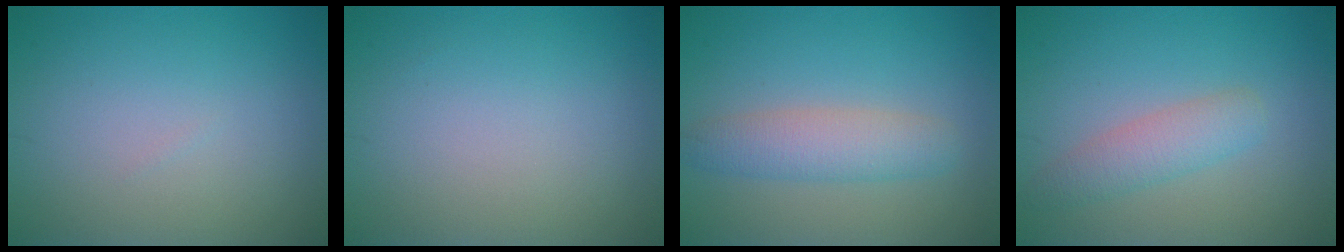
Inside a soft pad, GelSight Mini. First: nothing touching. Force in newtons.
{"total": 0.0}
{"total": 3.5, "press": 3.5, "slide": 0.1}
{"total": 2.7, "press": 2.7, "slide": 0.1}